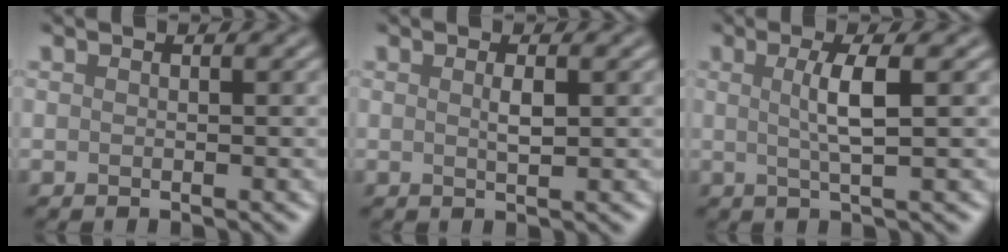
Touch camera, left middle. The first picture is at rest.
{"total": 1.2, "force": [0.3, 0.2, 1.1], "torque": [-0.022, 0.001, 0.005]}
{"total": 3.4, "force": [0.5, 0.7, 3.2], "torque": [-0.056, 0.001, 0.006]}